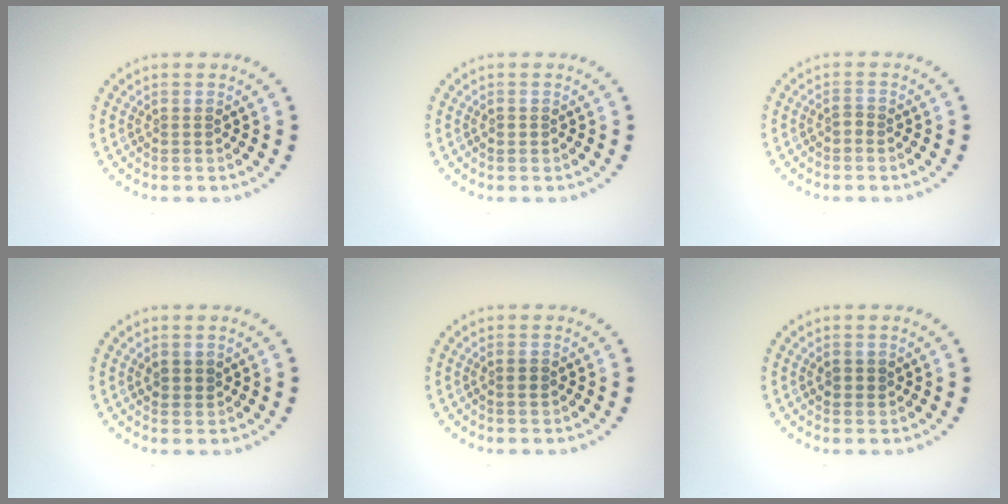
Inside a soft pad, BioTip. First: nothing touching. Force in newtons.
{"total": 0.7, "press": 0.7, "slide": 0.1}
{"total": 0.9, "press": 0.5, "slide": 0.7}
{"total": 1.3, "press": 1.1, "slide": 0.5}
{"total": 0.9, "press": 0.8, "slide": 0.3}
{"total": 1.2, "press": 1.1, "slide": 0.4}